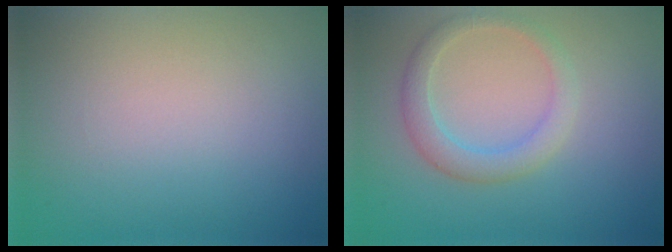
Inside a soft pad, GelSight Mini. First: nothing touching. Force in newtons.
{"total": 2.7, "press": 2.7, "slide": 0.0}